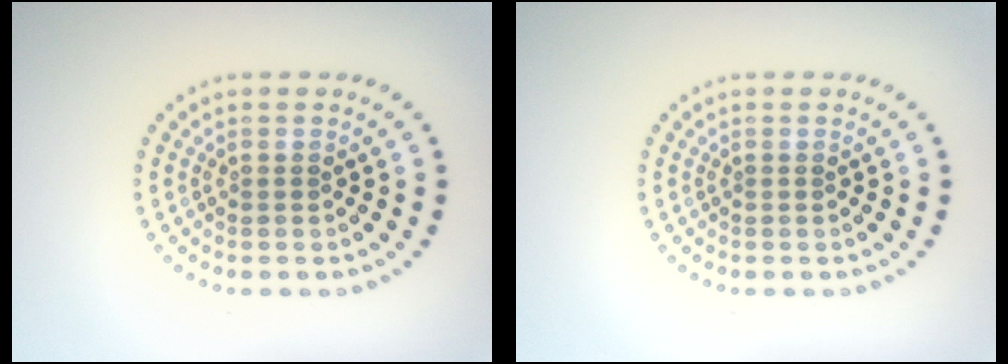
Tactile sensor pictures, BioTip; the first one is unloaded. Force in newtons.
{"total": 0.0}